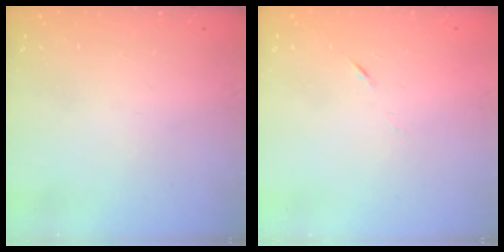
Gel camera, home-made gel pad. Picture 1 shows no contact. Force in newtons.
{"total": 3.8, "press": 3.6, "slide": 1.1}